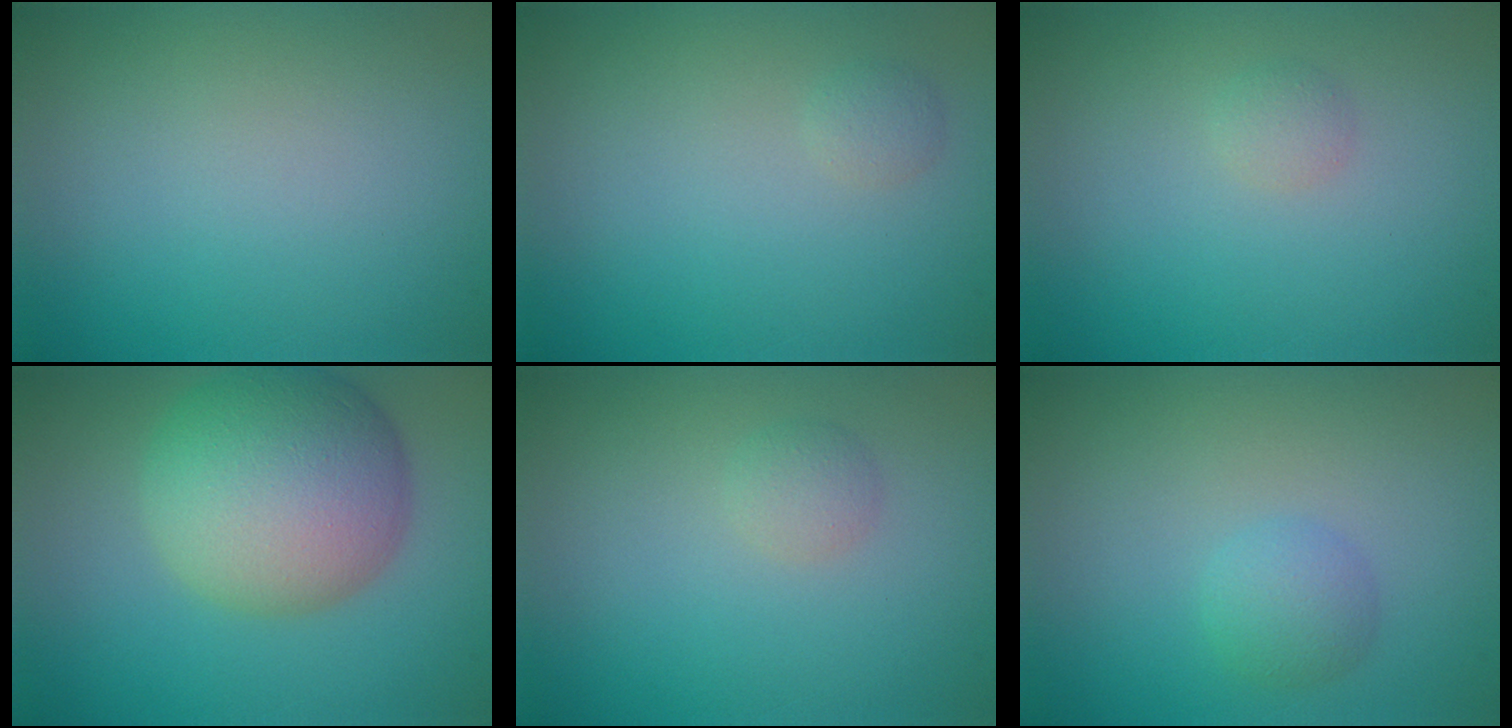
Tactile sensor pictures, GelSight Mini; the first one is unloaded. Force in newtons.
{"total": 0.7, "press": 0.7, "slide": 0.1}
{"total": 0.9, "press": 0.9, "slide": 0.0}
{"total": 9.4, "press": 9.3, "slide": 0.2}
{"total": 1.2, "press": 1.2, "slide": 0.1}
{"total": 1.9, "press": 1.9, "slide": 0.1}